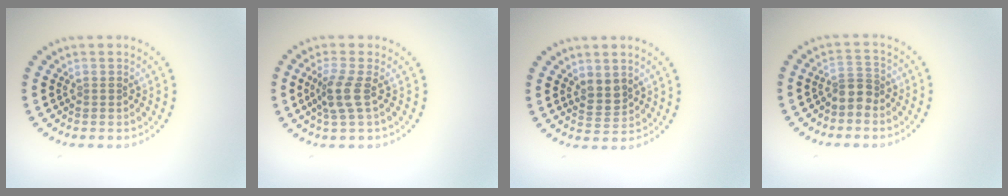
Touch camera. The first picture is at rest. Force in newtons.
{"total": 2.6, "press": 1.9, "slide": 1.8}
{"total": 2.0, "press": 1.8, "slide": 0.9}
{"total": 2.2, "press": 1.7, "slide": 1.3}